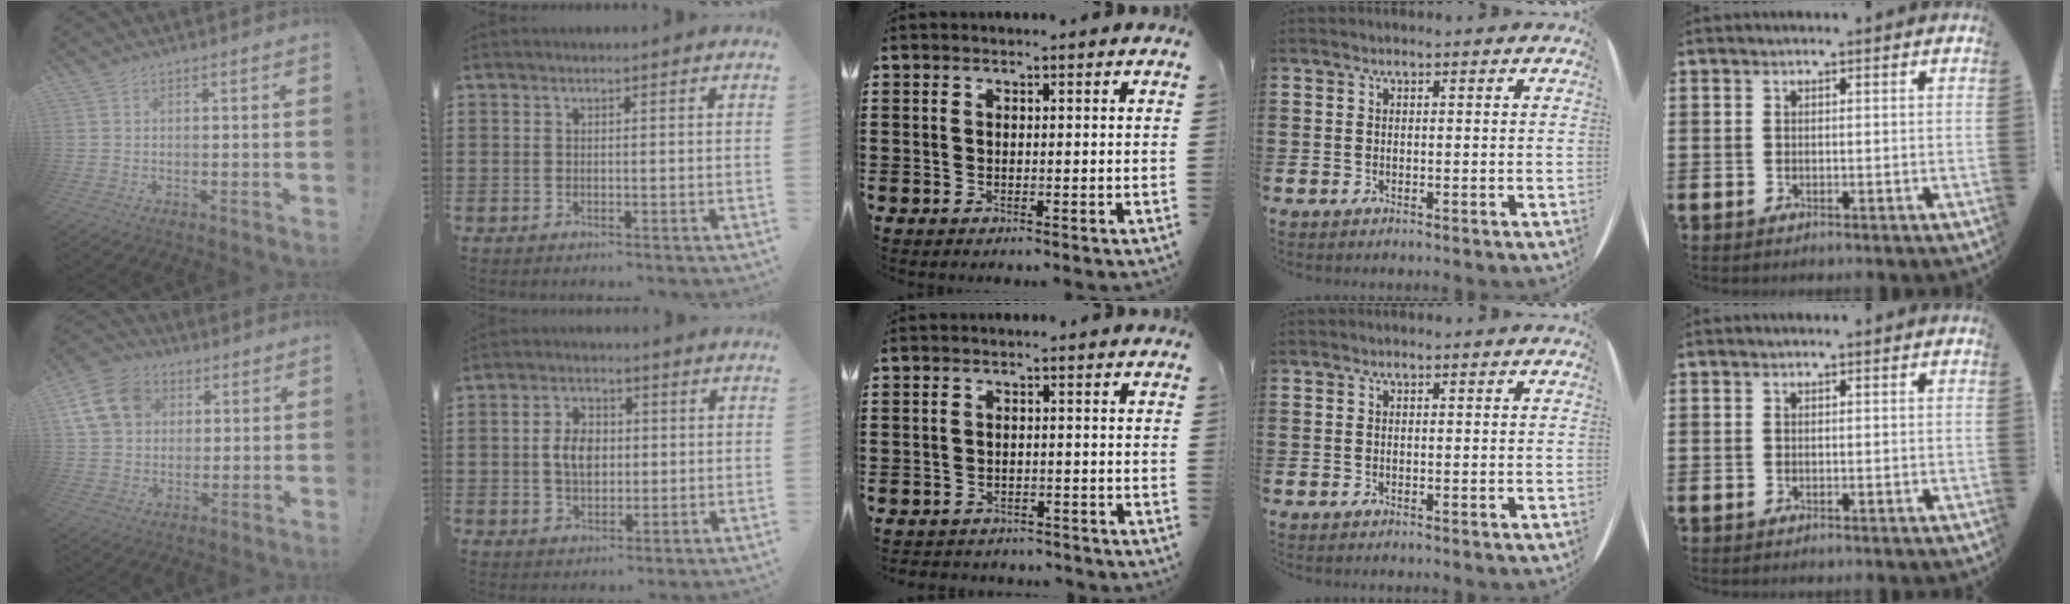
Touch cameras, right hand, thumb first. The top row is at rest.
{"thumb": {"total": 14.6, "force": [4.7, 11.8, 7.1], "torque": [-0.115, -0.007, 0.099]}, "index": {"total": 5.1, "force": [0.1, 3.5, 3.8], "torque": [-0.078, 0.008, -0.004]}, "middle": {"total": 1.9, "force": [-1.9, 0.4, -0.2], "torque": [-0.003, 0.001, -0.044]}}